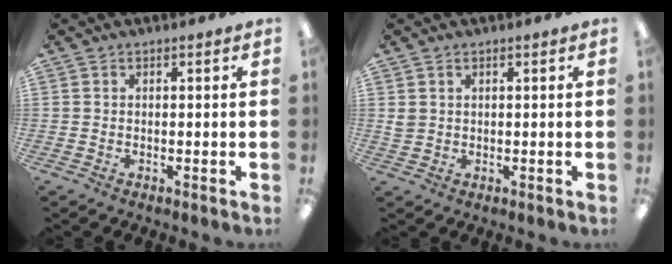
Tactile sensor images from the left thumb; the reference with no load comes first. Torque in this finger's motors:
{"motor_torque": [0.16, 0.15, 0.21, -0.10, 0.00]}